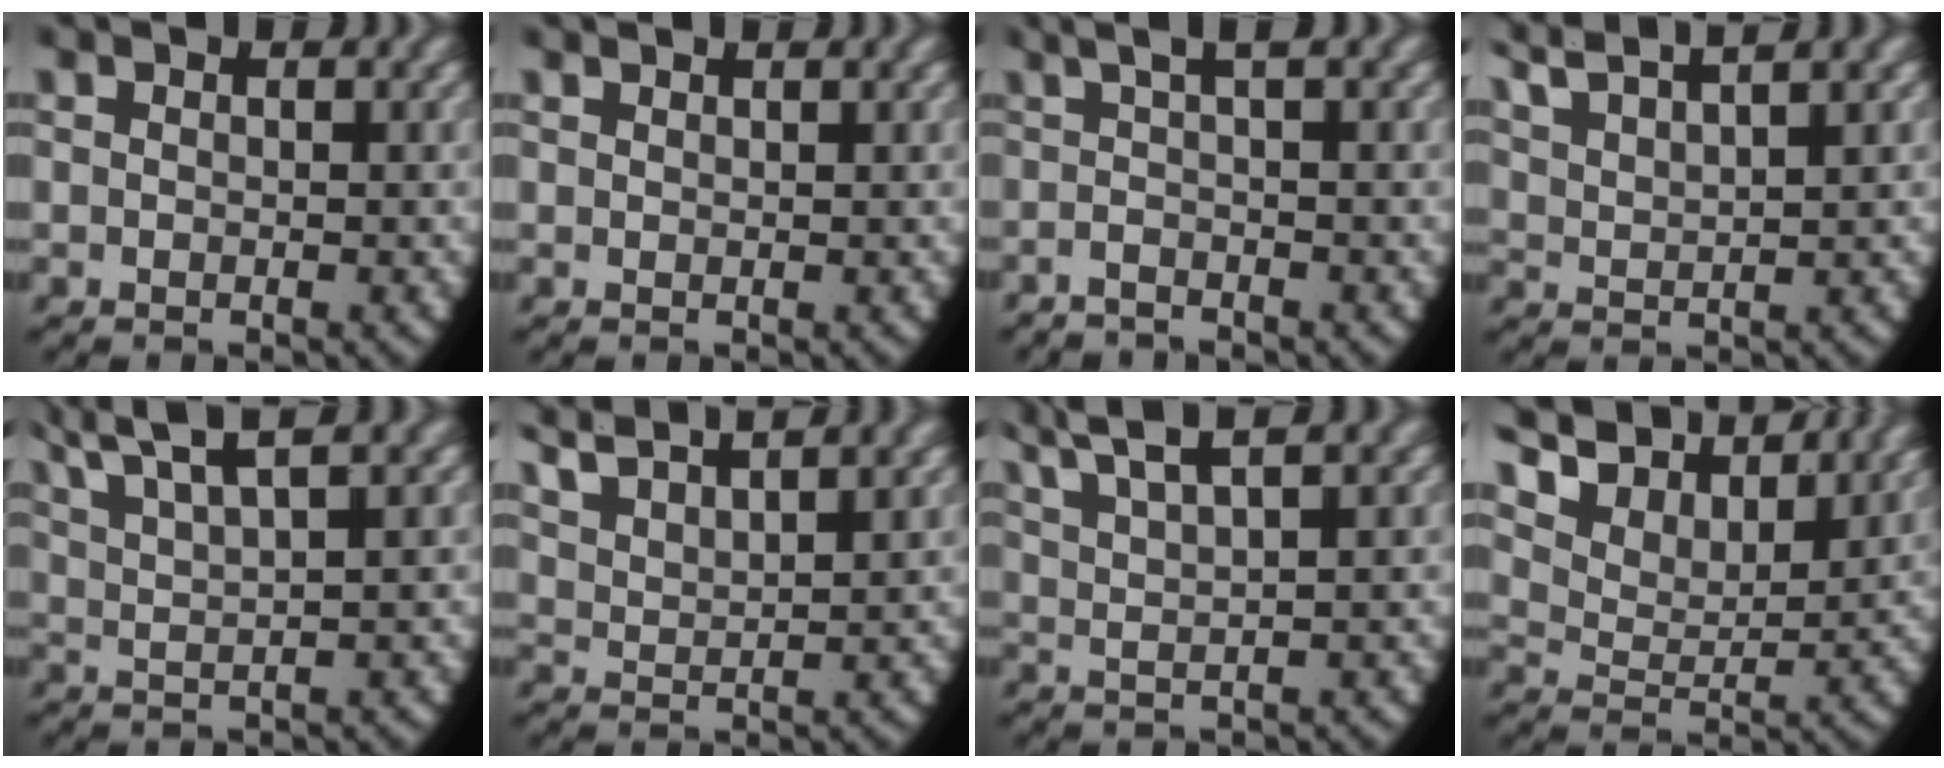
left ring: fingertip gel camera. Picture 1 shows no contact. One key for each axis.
{"total": 0.9, "fx": 0.6, "fy": -0.6, "fz": 0.0, "tx": 0.005, "ty": -0.003, "tz": 0.017}
{"total": 2.4, "fx": 0.5, "fy": 0.1, "fz": 2.4, "tx": -0.035, "ty": 0.007, "tz": 0.004}
{"total": 4.9, "fx": 4.2, "fy": 1.2, "fz": 2.3, "tx": -0.064, "ty": 0.005, "tz": 0.080}
{"total": 3.5, "fx": 2.4, "fy": 0.9, "fz": 2.3, "tx": -0.061, "ty": -0.006, "tz": 0.052}
{"total": 4.9, "fx": 4.0, "fy": 1.7, "fz": 2.3, "tx": -0.068, "ty": 0.001, "tz": 0.076}
{"total": 3.9, "fx": 3.0, "fy": 0.9, "fz": 2.4, "tx": -0.055, "ty": 0.002, "tz": 0.058}
{"total": 8.8, "fx": 6.5, "fy": 4.0, "fz": 4.5, "tx": -0.095, "ty": 0.016, "tz": 0.101}